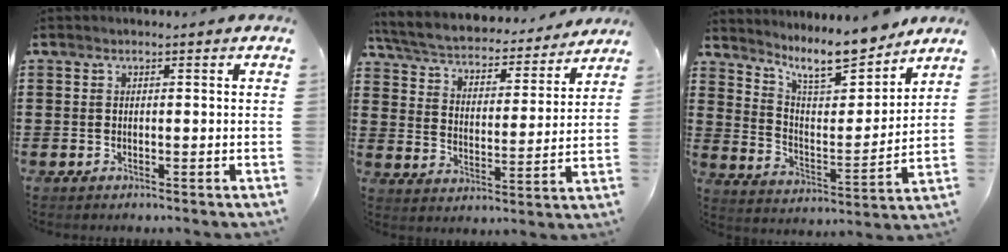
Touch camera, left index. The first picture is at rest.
{"total": 4.5, "force": [4.3, 0.5, 1.2], "torque": [-0.046, -0.033, 0.066]}
{"total": 10.7, "force": [9.1, 2.3, 5.2], "torque": [-0.106, -0.051, 0.157]}